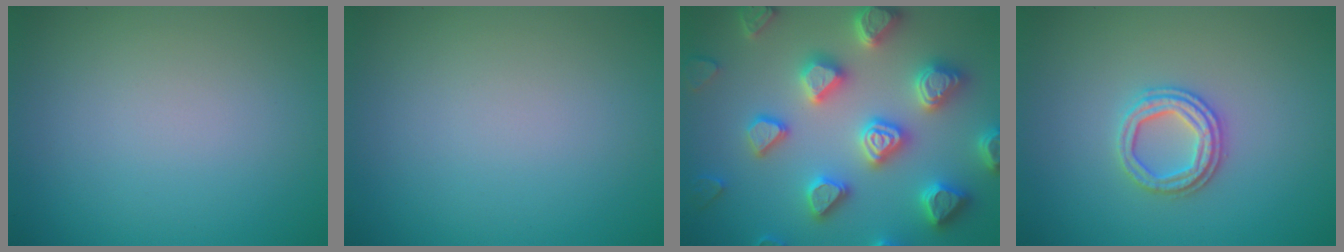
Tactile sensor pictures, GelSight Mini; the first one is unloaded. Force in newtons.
{"total": 0.0}
{"total": 7.4, "press": 7.2, "slide": 1.7}
{"total": 2.9, "press": 2.7, "slide": 1.0}